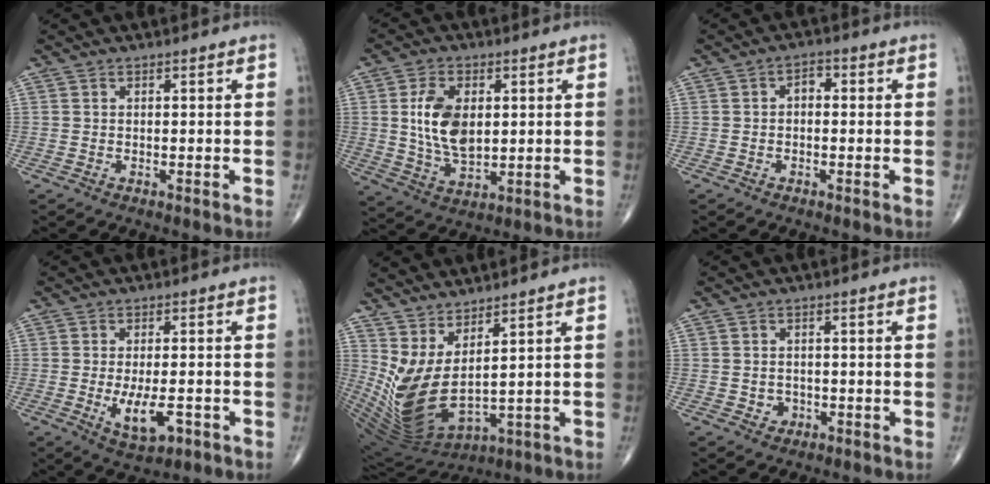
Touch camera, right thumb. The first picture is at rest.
{"total": 11.0, "force": [1.7, 6.4, 8.7], "torque": [-0.154, -0.011, 0.039]}
{"total": 2.5, "force": [0.0, 1.6, 1.9], "torque": [-0.018, 0.011, -0.009]}
{"total": 7.2, "force": [-2.2, 3.1, 6.1], "torque": [-0.100, -0.007, -0.026]}
{"total": 13.3, "force": [4.1, 4.3, 11.8], "torque": [-0.242, -0.053, 0.105]}
{"total": 2.0, "force": [-0.5, 1.8, 0.6], "torque": [0.004, 0.007, -0.004]}